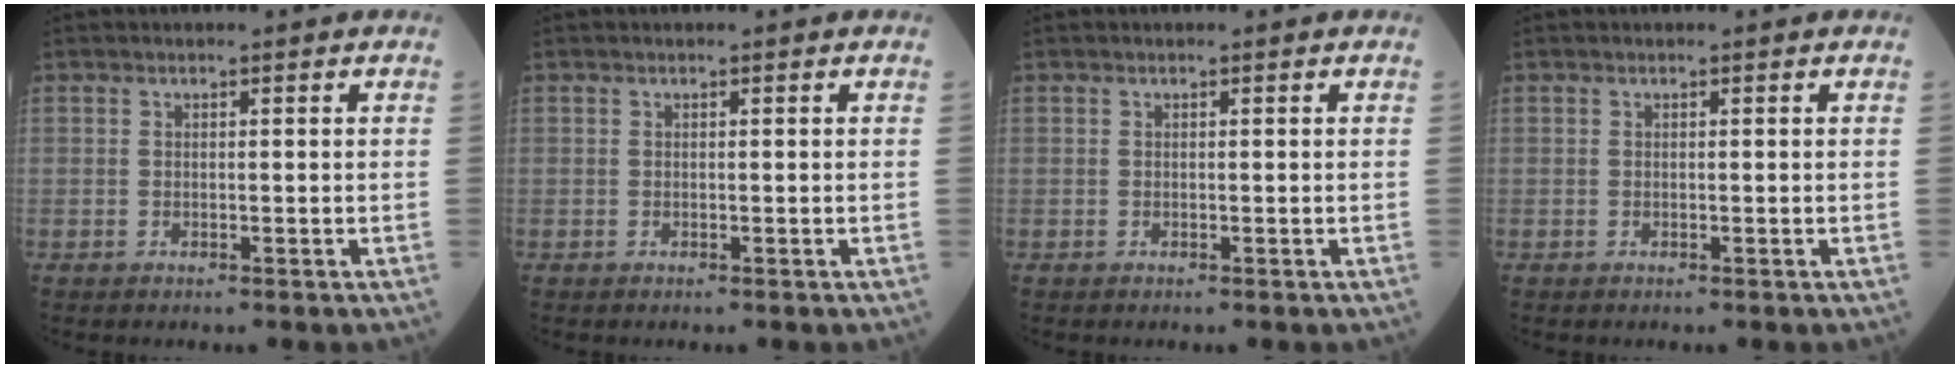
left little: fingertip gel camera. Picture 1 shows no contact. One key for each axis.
{"total": 0.0}
{"total": 0.0}
{"total": 0.0}